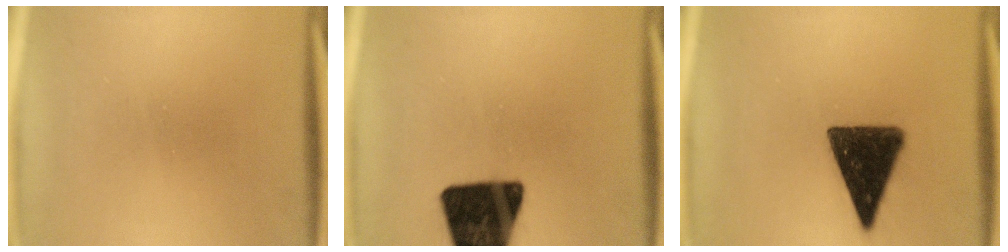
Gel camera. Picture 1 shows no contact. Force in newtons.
{"total": 18.9}
{"total": 13.7}